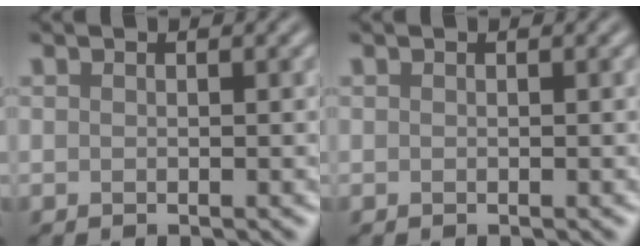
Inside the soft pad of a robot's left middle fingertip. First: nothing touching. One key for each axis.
{"total": 0.0}